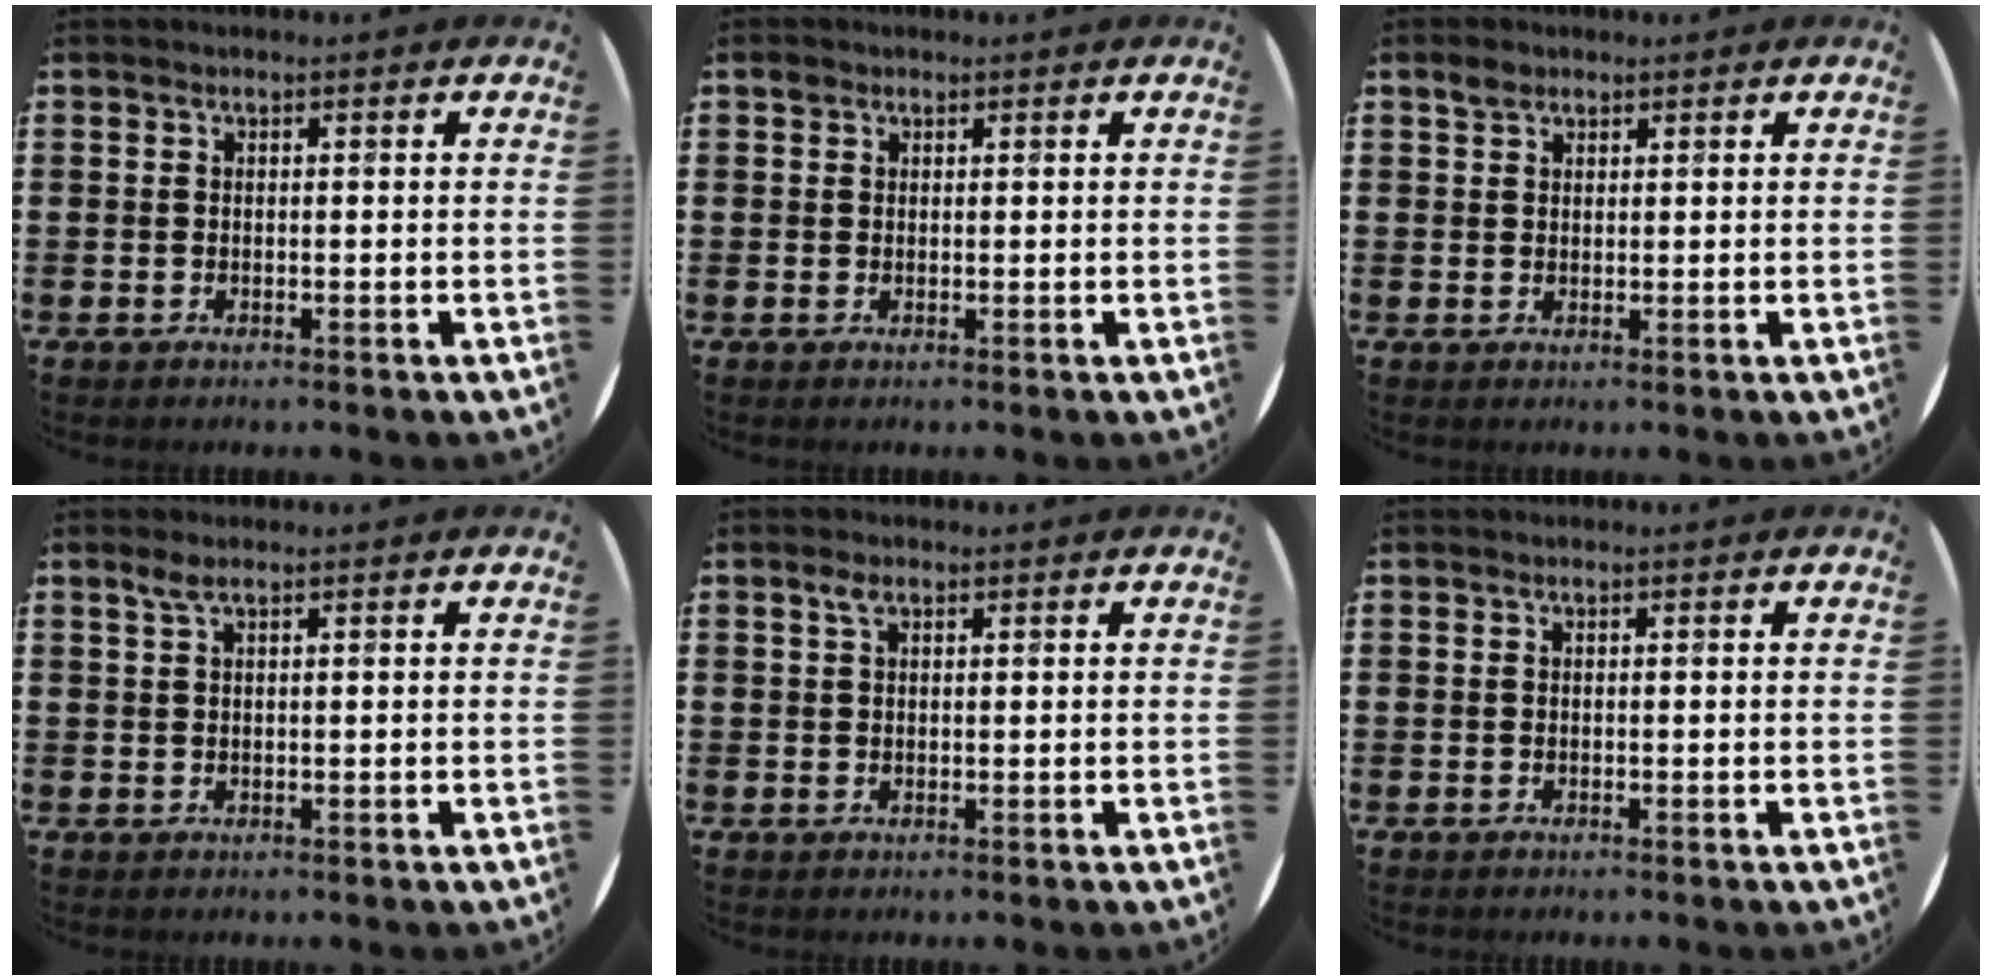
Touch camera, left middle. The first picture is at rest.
{"total": 1.0, "force": [0.7, 0.7, 0.1], "torque": [0.005, 0.001, 0.011]}
{"total": 1.8, "force": [1.5, 1.0, 0.4], "torque": [-0.002, 0.002, 0.027]}
{"total": 1.3, "force": [0.8, 0.2, 1.1], "torque": [-0.022, 0.004, 0.013]}
{"total": 1.5, "force": [0.8, 0.7, 1.0], "torque": [-0.014, 0.003, 0.011]}
{"total": 0.0}